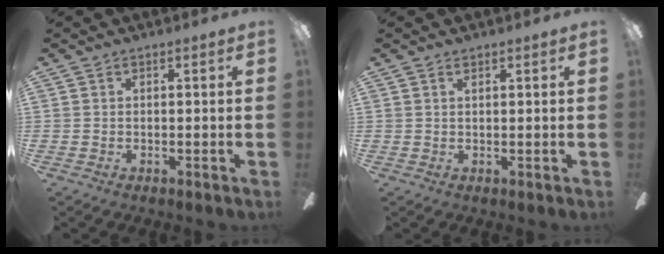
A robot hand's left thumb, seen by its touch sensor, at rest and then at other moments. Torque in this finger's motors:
{"motor_torque": [0.29, -0.09, -0.45, 0.34, 0.04]}